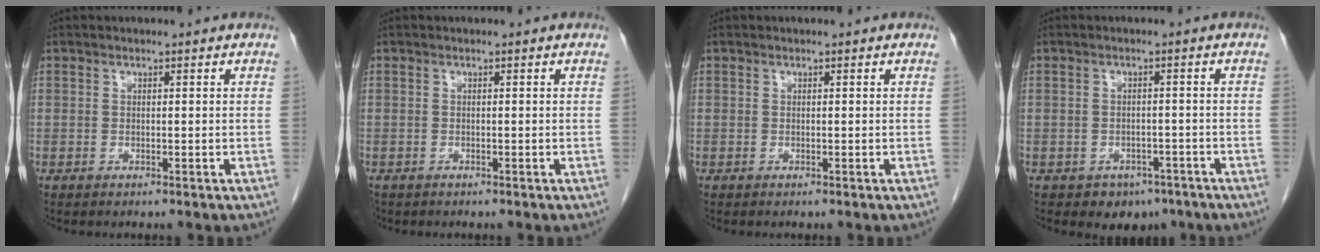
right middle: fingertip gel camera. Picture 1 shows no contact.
{"total": 0.8, "force": [-0.6, 0.5, 0.1], "torque": [-0.011, 0.001, -0.009]}
{"total": 0.0}
{"total": 4.0, "force": [-2.8, 2.8, 0.8], "torque": [-0.006, 0.009, -0.031]}